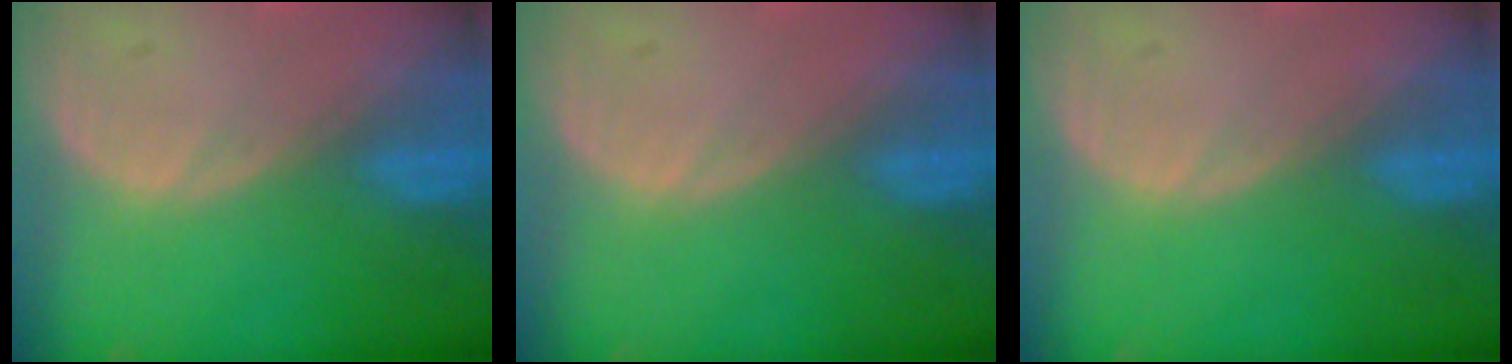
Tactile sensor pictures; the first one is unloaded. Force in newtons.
{"total": 0.0}
{"total": 0.0}